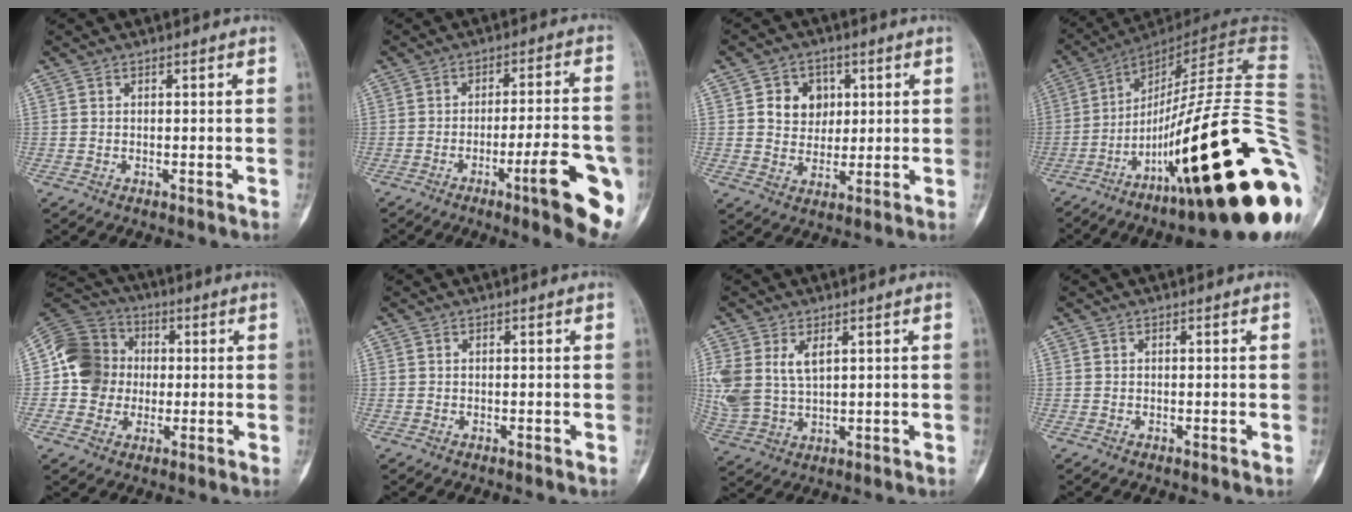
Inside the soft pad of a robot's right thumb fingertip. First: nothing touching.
{"total": 14.5, "force": [-5.7, 2.3, 13.2], "torque": [-0.163, 0.011, -0.077]}
{"total": 7.5, "force": [2.0, 6.4, 3.4], "torque": [-0.018, -0.004, 0.035]}
{"total": 39.1, "force": [-10.8, 7.8, 36.8], "torque": [-0.475, 0.046, -0.172]}
{"total": 12.2, "force": [-0.3, 11.4, 4.5], "torque": [-0.063, 0.022, -0.012]}
{"total": 0.0}
{"total": 9.9, "force": [3.1, 5.8, 7.4], "torque": [-0.168, -0.002, 0.076]}
{"total": 0.0}